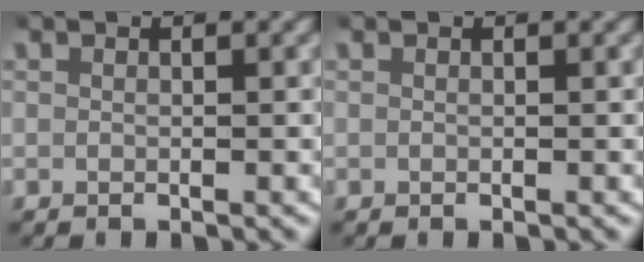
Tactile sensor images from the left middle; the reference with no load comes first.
{"total": 0.0}